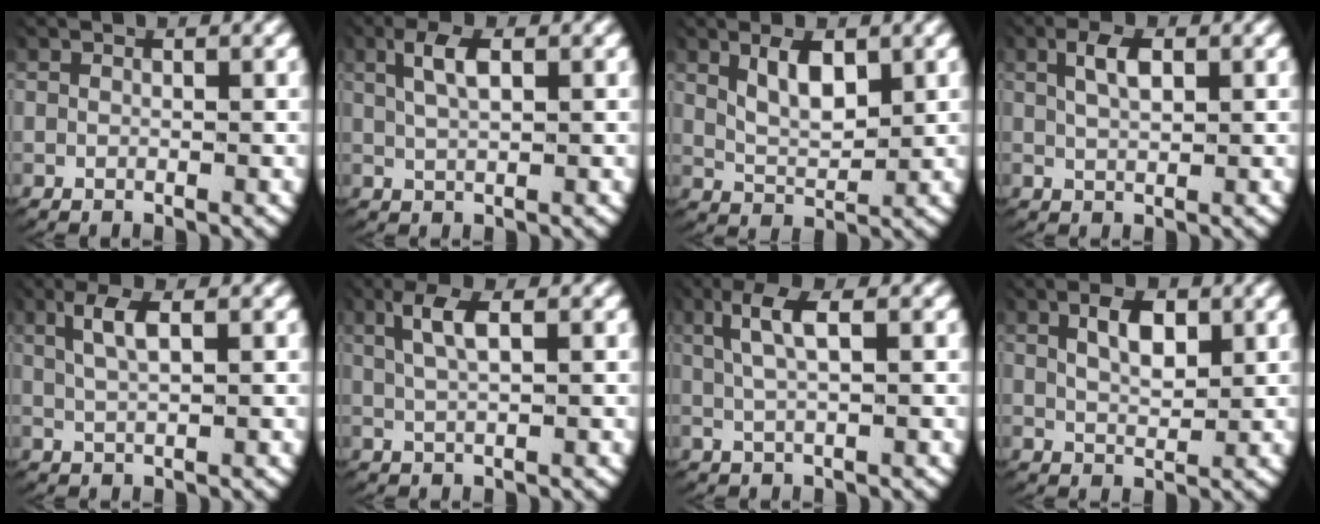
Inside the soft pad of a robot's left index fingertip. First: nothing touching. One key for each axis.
{"total": 2.9, "fx": 1.1, "fy": 1.0, "fz": 2.4, "tx": -0.048, "ty": 0.005, "tz": 0.023}
{"total": 3.7, "fx": 1.3, "fy": 2.0, "fz": 2.9, "tx": -0.059, "ty": -0.013, "tz": 0.031}
{"total": 2.8, "fx": 1.0, "fy": 1.3, "fz": 2.2, "tx": -0.038, "ty": 0.002, "tz": 0.021}
{"total": 2.7, "fx": 1.1, "fy": 0.8, "fz": 2.4, "tx": -0.049, "ty": 0.006, "tz": 0.022}
{"total": 3.1, "fx": 1.2, "fy": 0.9, "fz": 2.7, "tx": -0.056, "ty": 0.007, "tz": 0.023}
{"total": 3.7, "fx": 1.2, "fy": 1.1, "fz": 3.3, "tx": -0.071, "ty": 0.008, "tz": 0.022}
{"total": 3.4, "fx": 1.4, "fy": 1.8, "fz": 2.6, "tx": -0.043, "ty": -0.006, "tz": 0.027}